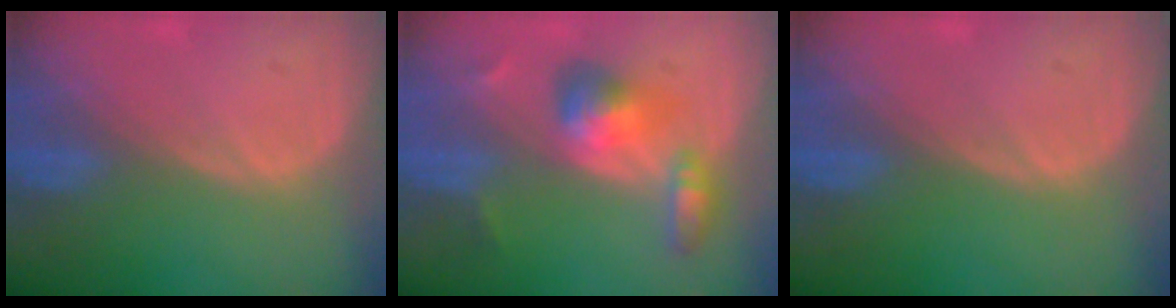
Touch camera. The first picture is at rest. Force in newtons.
{"total": 6.0, "press": 6.0, "slide": 0.8}
{"total": 0.0}